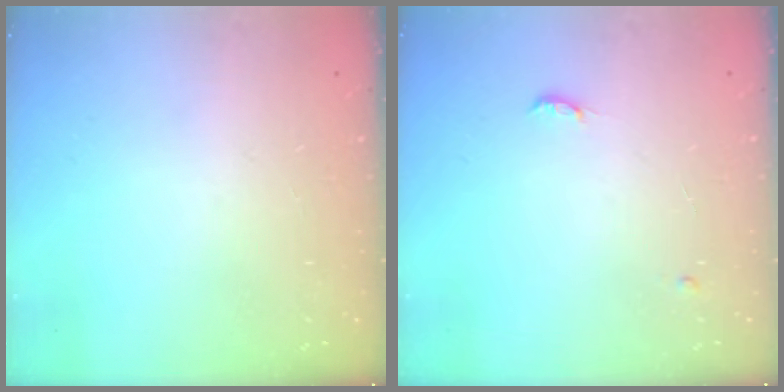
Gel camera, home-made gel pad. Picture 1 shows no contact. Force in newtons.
{"total": 7.8, "press": 4.4, "slide": 6.4}